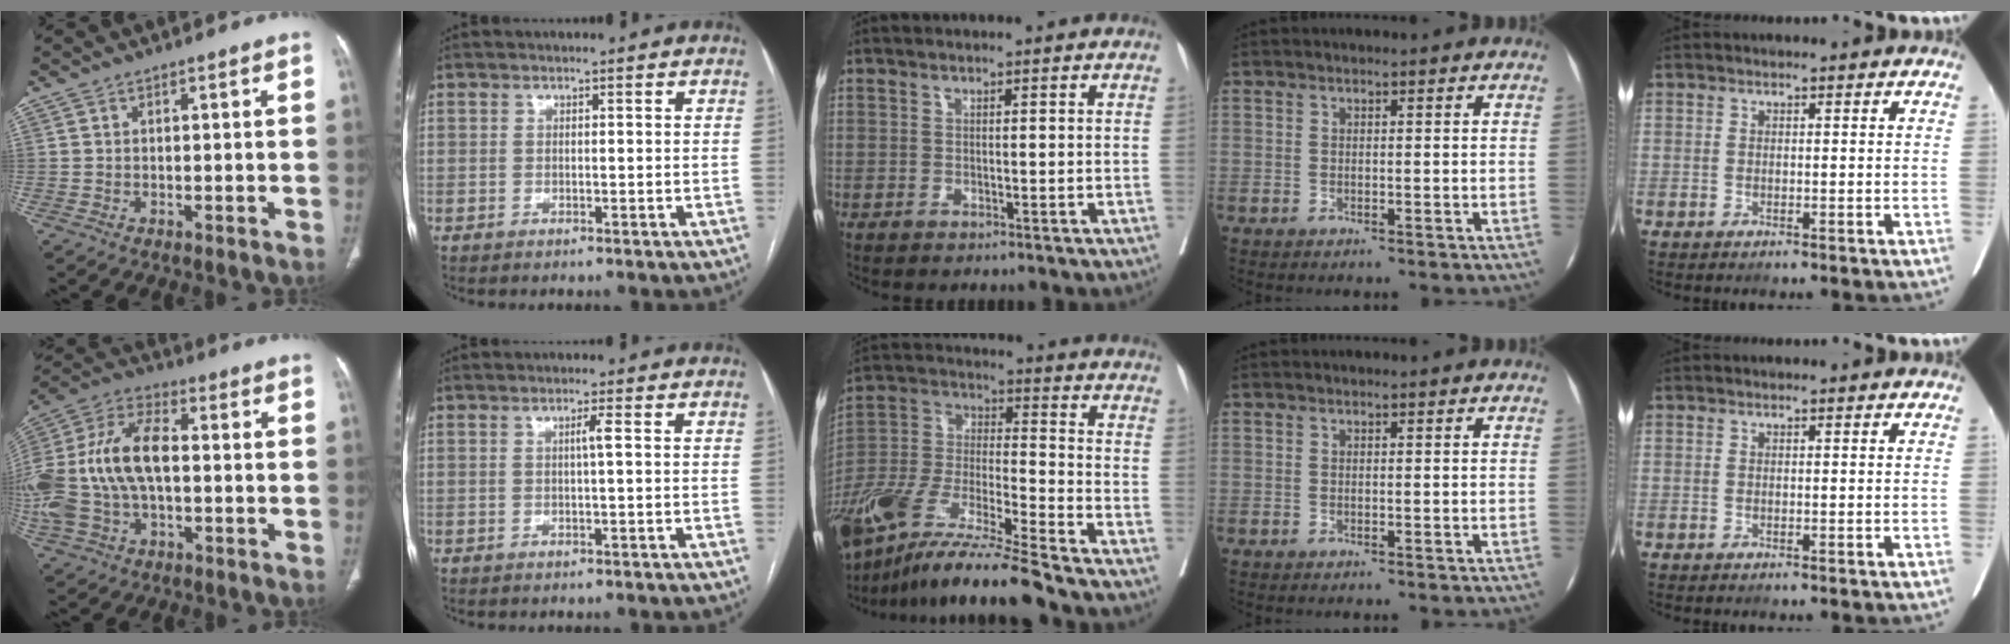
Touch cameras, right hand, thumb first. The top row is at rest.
{"thumb": {"total": 20.6, "force": [-0.7, 12.0, 16.8], "torque": [-0.383, 0.029, -0.013]}, "index": {"total": 1.6, "force": [0.2, -0.3, 1.6], "torque": [-0.026, 0.001, 0.003]}, "middle": {"total": 20.1, "force": [-16.0, 0.6, 12.2], "torque": [-0.281, -0.044, -0.308]}}